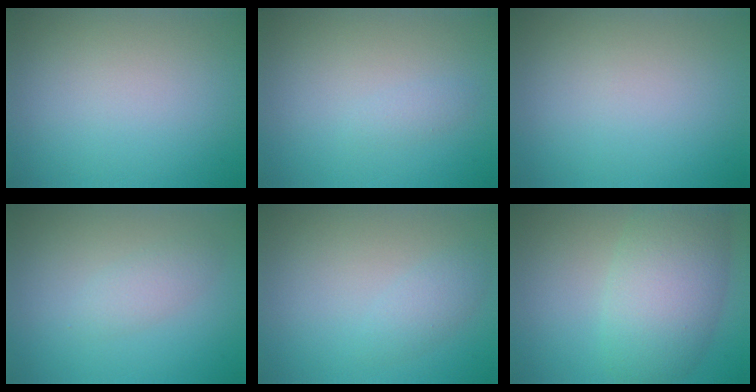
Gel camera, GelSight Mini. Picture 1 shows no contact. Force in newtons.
{"total": 0.8, "press": 0.7, "slide": 0.1}
{"total": 0.0}
{"total": 1.7, "press": 1.7, "slide": 0.0}
{"total": 1.6, "press": 1.6, "slide": 0.0}
{"total": 7.6, "press": 7.6, "slide": 0.3}